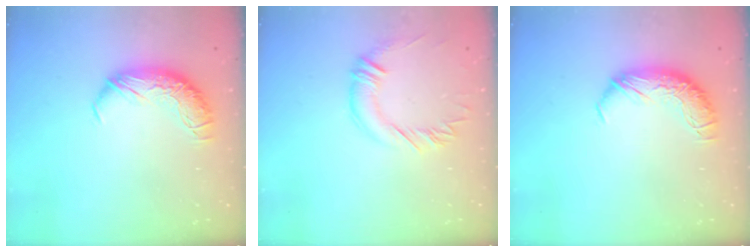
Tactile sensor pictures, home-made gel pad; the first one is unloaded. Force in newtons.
{"total": 0.9, "press": 0.8, "slide": 0.4}
{"total": 0.0}